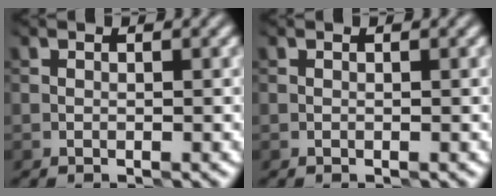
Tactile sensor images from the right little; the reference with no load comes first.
{"total": 0.0}